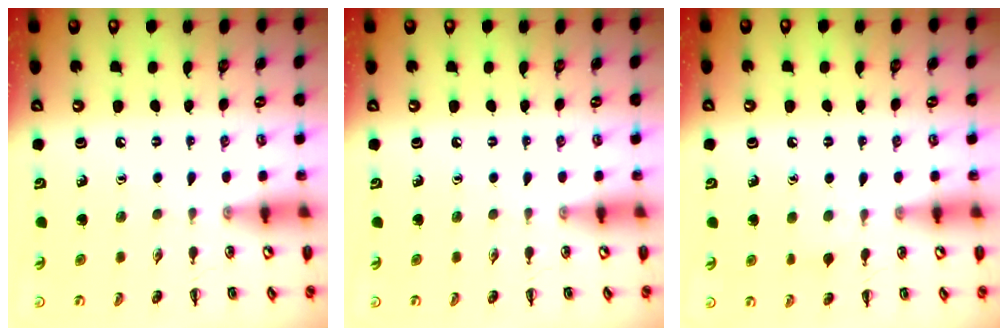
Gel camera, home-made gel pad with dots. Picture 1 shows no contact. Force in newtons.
{"total": 0.0}
{"total": 6.2, "press": 5.9, "slide": 1.8}